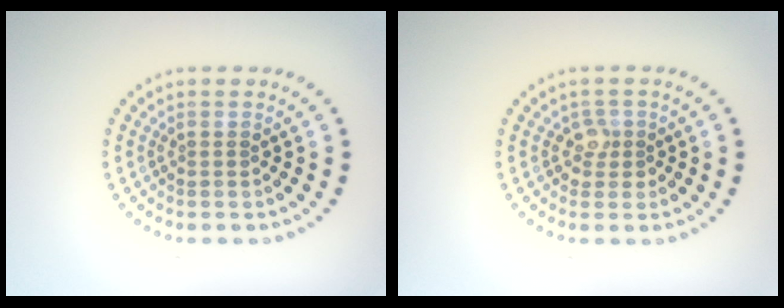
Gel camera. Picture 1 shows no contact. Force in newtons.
{"total": 1.7, "press": 1.4, "slide": 0.9}